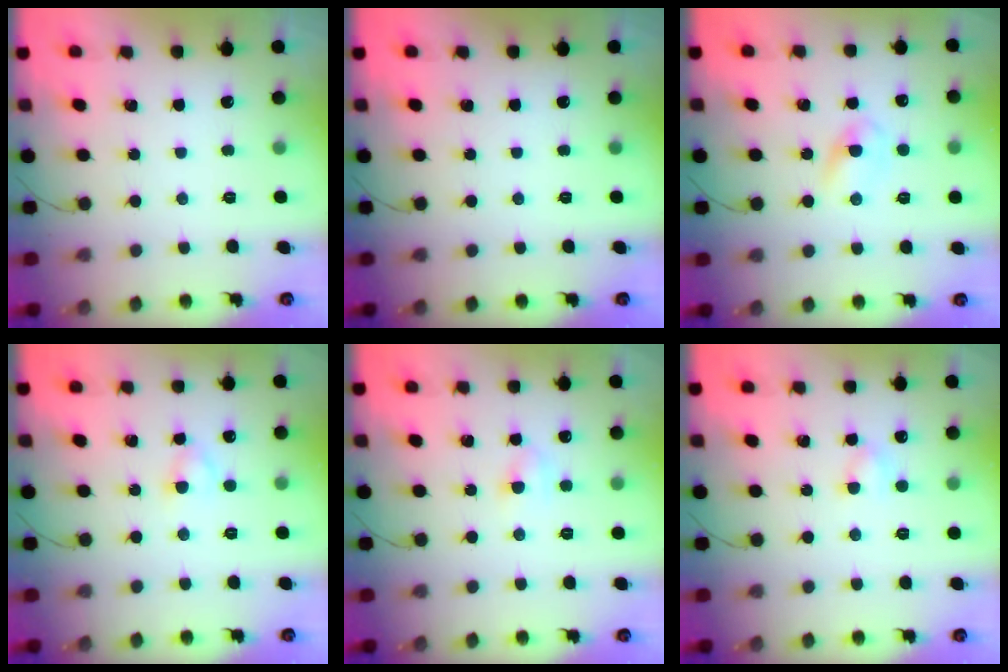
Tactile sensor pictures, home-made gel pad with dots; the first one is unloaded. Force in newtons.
{"total": 0.0}
{"total": 2.7, "press": 2.5, "slide": 1.1}
{"total": 2.9, "press": 2.8, "slide": 0.8}
{"total": 4.2, "press": 4.0, "slide": 1.3}
{"total": 3.1, "press": 2.9, "slide": 1.2}